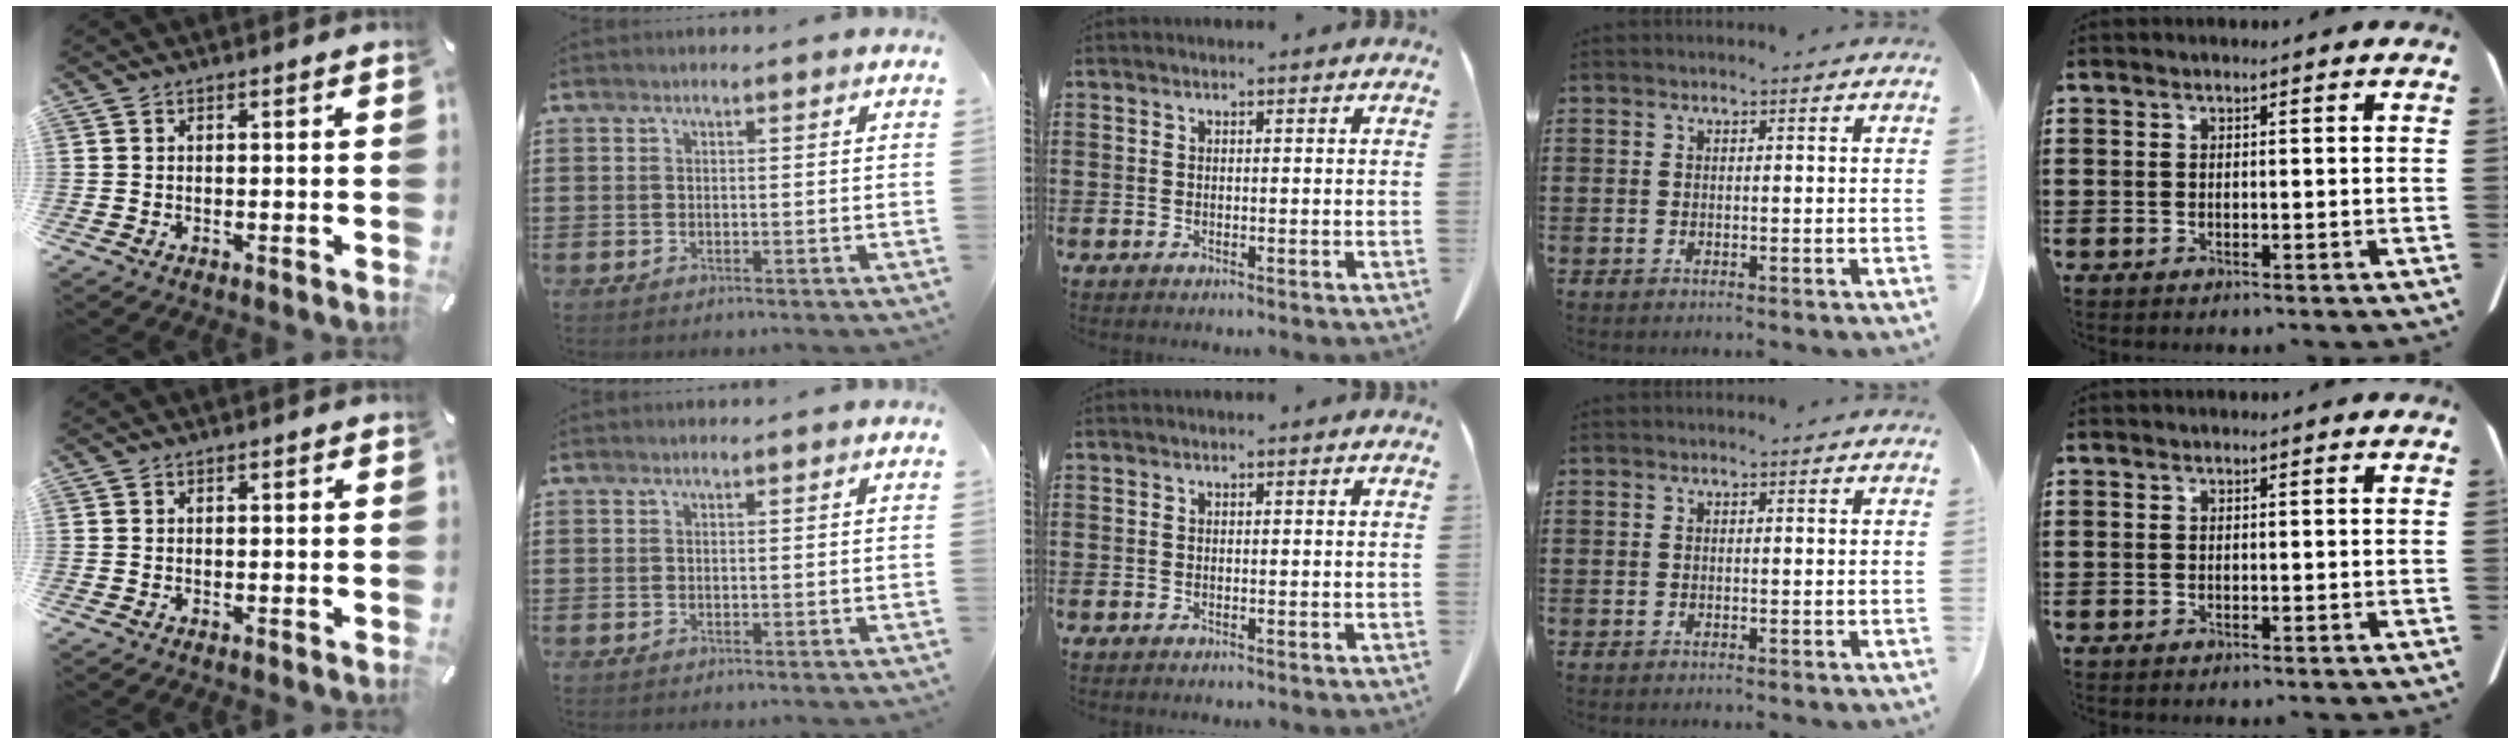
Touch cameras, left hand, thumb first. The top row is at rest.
{}